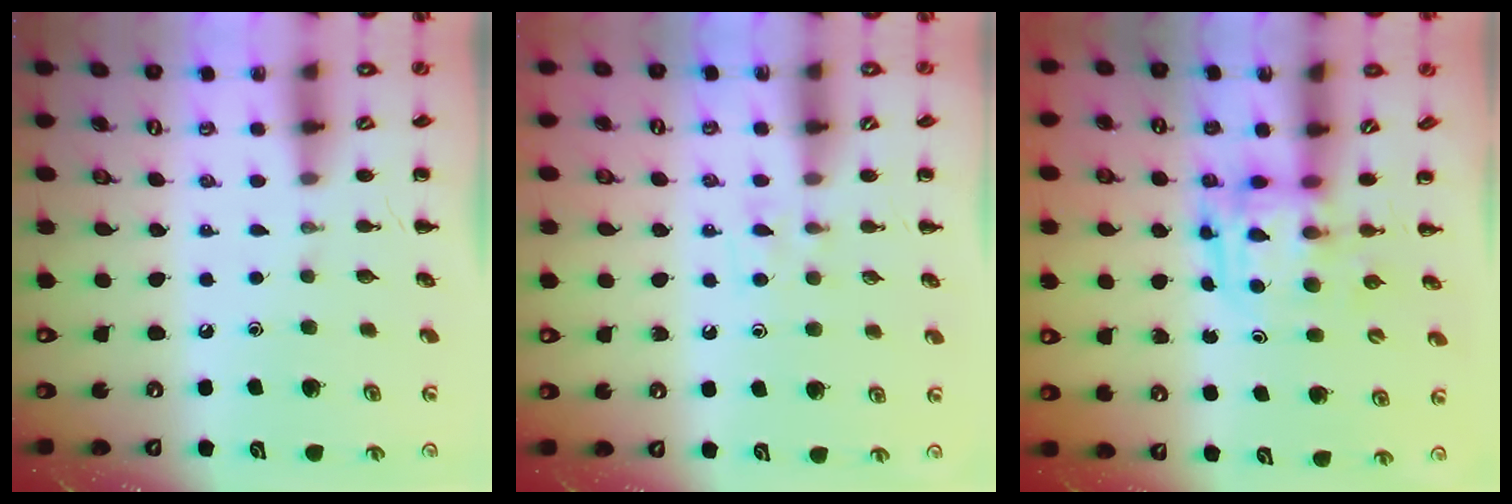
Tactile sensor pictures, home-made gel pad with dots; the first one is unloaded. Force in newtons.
{"total": 3.9, "press": 3.5, "slide": 1.7}
{"total": 3.6, "press": 3.5, "slide": 0.6}